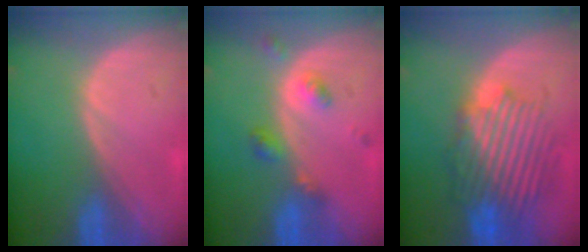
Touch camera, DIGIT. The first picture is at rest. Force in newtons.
{"total": 4.6, "press": 4.1, "slide": 2.1}
{"total": 9.3, "press": 9.2, "slide": 1.7}